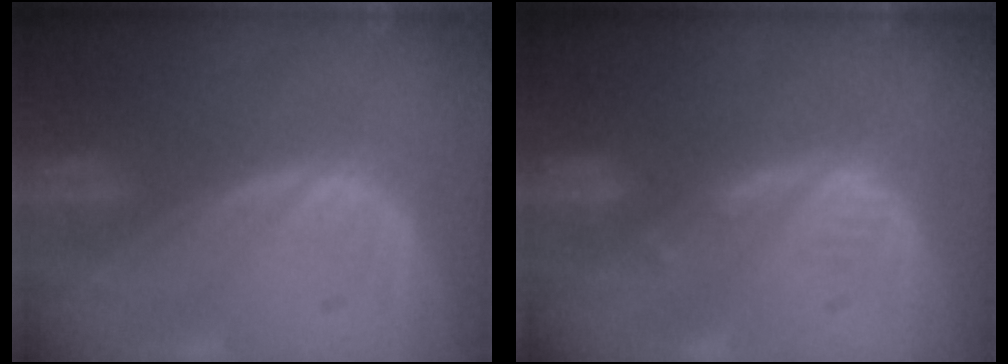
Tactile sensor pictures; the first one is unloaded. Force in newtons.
{"total": 2.0, "press": 2.0, "slide": 0.3}